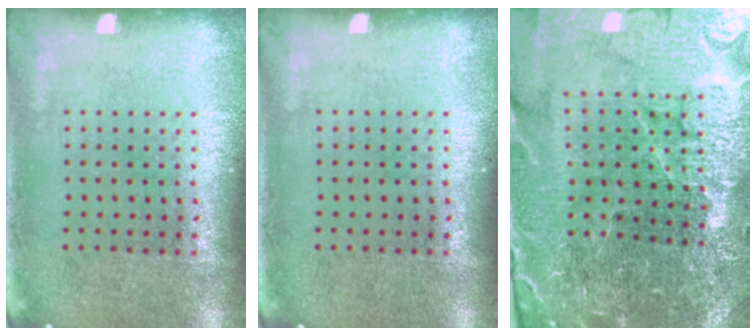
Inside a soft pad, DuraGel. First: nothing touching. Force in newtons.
{"total": 0.0}
{"total": 4.9, "press": 4.7, "slide": 1.4}